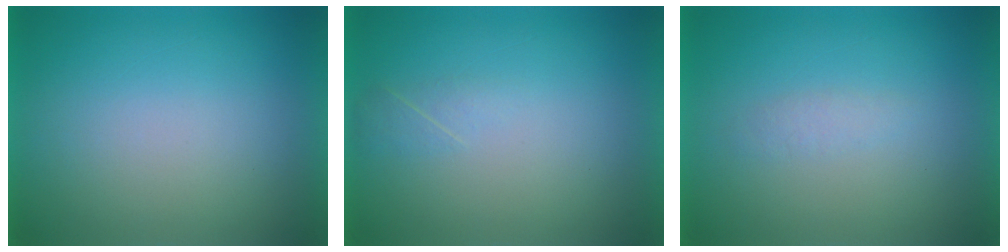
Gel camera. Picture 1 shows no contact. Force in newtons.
{"total": 1.6}
{"total": 1.3}